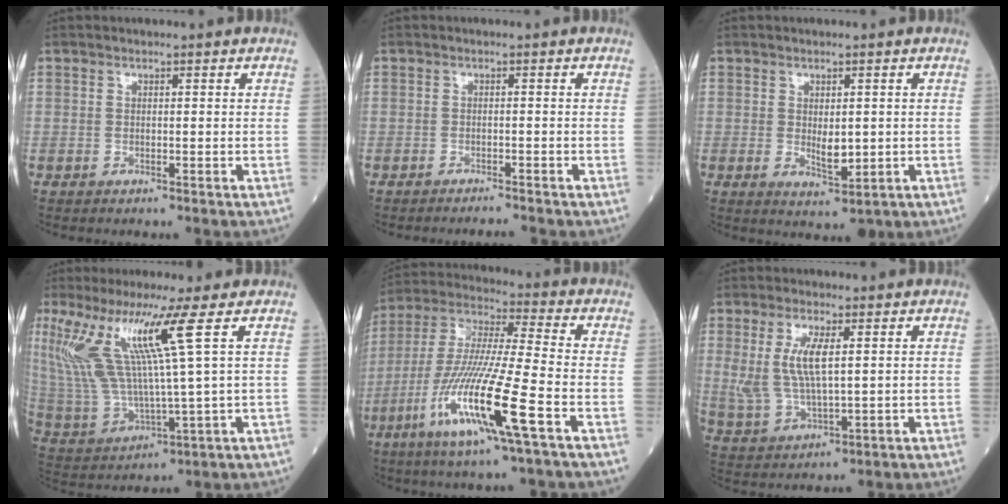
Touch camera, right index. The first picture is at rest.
{"total": 1.8, "force": [-1.7, -0.5, 0.1], "torque": [-0.005, -0.008, -0.026]}
{"total": 3.6, "force": [-0.1, 1.2, 3.4], "torque": [-0.057, -0.010, 0.007]}
{"total": 14.1, "force": [6.1, -1.2, 12.7], "torque": [-0.283, -0.003, 0.125]}
{"total": 17.3, "force": [-7.0, -0.4, 15.8], "torque": [-0.330, -0.026, -0.135]}
{"total": 8.1, "force": [1.7, 2.2, 7.7], "torque": [-0.176, 0.001, 0.040]}